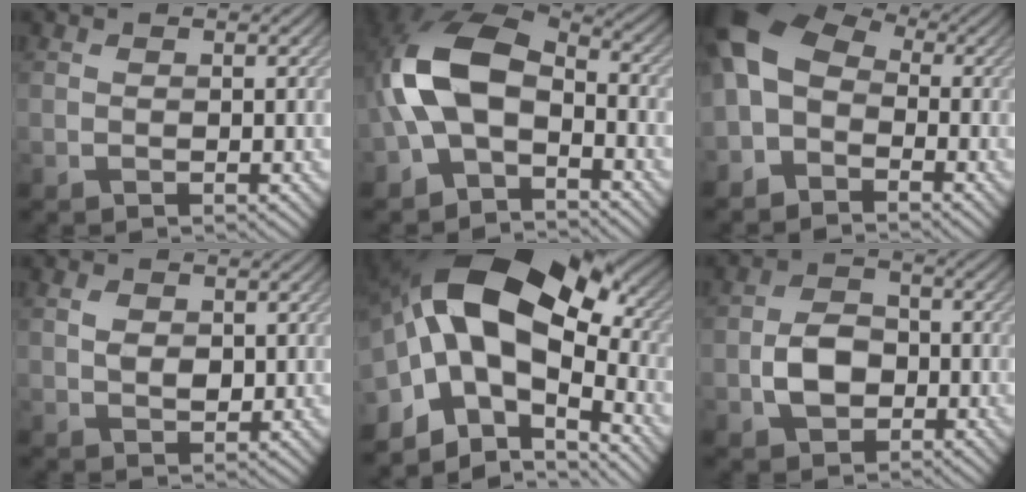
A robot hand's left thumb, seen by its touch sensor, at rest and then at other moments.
{"total": 10.9, "force": [-2.6, 6.4, 8.4], "torque": [-0.186, 0.003, -0.066]}
{"total": 8.6, "force": [-1.9, 5.9, 6.0], "torque": [-0.143, 0.003, -0.051]}
{"total": 2.5, "force": [0.6, 1.7, 1.8], "torque": [-0.036, 0.000, 0.012]}
{"total": 17.6, "force": [-0.4, 10.2, 14.4], "torque": [-0.248, 0.005, -0.008]}
{"total": 4.8, "force": [-1.5, 3.5, 3.0], "torque": [-0.058, 0.000, -0.034]}